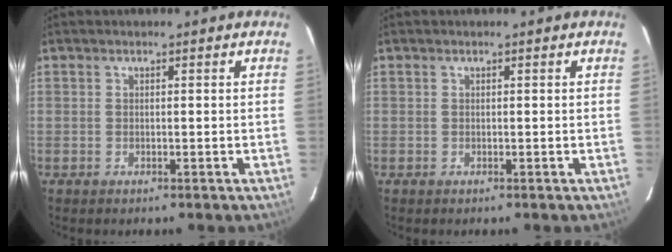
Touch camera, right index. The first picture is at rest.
{"total": 0.0}